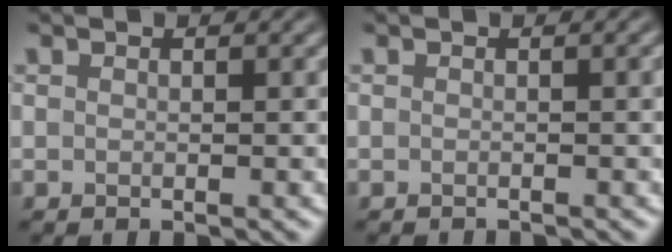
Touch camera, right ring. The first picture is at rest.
{"total": 1.6, "force": [-0.9, 0.5, 1.2], "torque": [-0.004, -0.001, -0.015]}